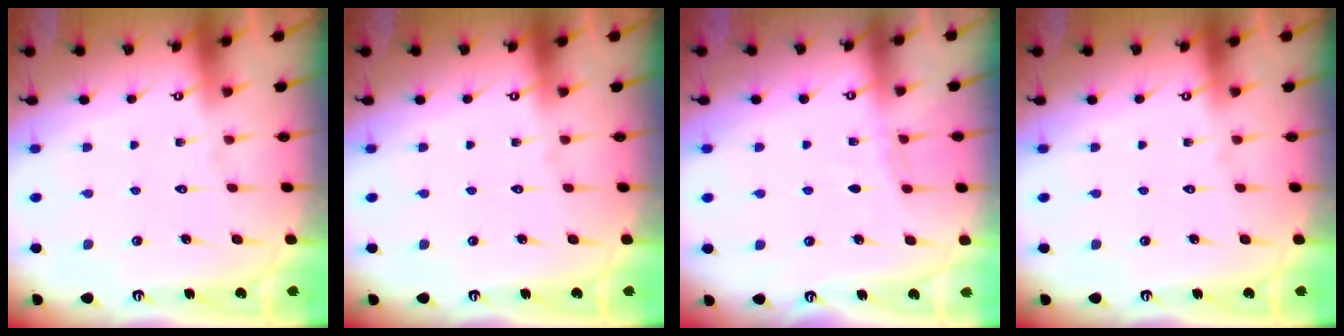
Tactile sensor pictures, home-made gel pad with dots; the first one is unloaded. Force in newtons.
{"total": 0.0}
{"total": 3.9, "press": 3.9, "slide": 0.5}
{"total": 0.0}